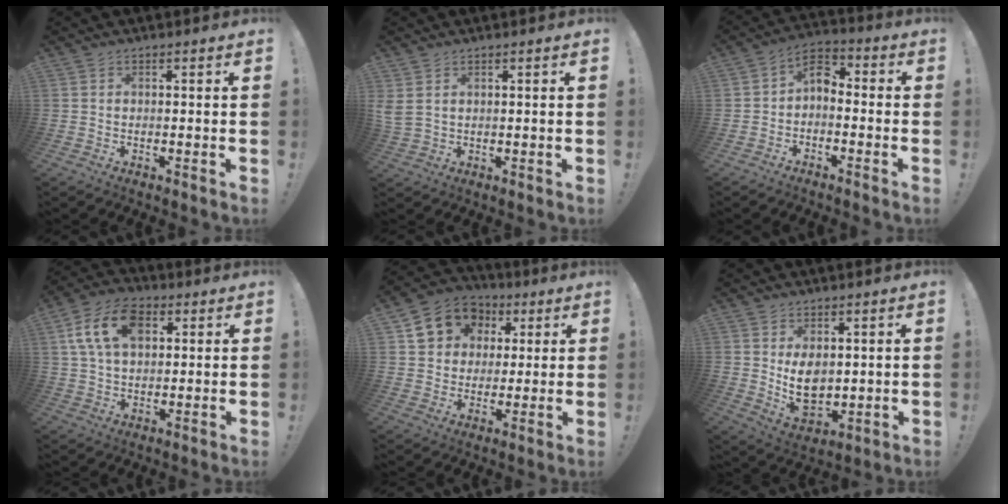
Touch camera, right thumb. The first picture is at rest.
{"total": 3.4, "force": [1.6, 1.7, 2.4], "torque": [-0.060, -0.003, 0.032]}
{"total": 5.8, "force": [-1.6, 4.4, 3.6], "torque": [-0.065, 0.016, -0.028]}
{"total": 14.0, "force": [4.8, 9.2, 9.5], "torque": [-0.177, 0.002, 0.092]}
{"total": 12.3, "force": [4.5, 10.5, 4.4], "torque": [-0.058, -0.017, 0.092]}
{"total": 8.6, "force": [1.6, 6.1, 5.8], "torque": [-0.083, -0.026, 0.031]}